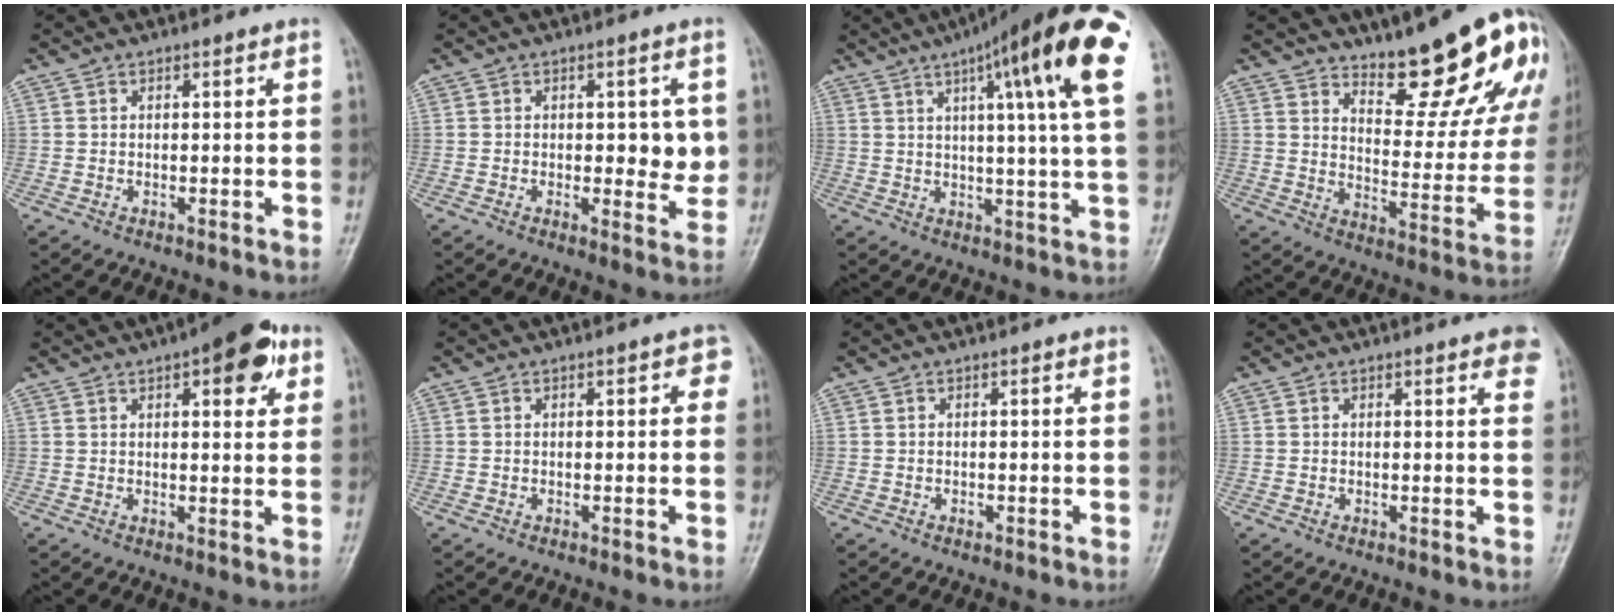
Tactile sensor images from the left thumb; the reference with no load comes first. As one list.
[{"total": 6.1, "force": [0.5, 2.9, 5.4], "torque": [-0.047, -0.008, 0.008]}, {"total": 21.3, "force": [9.4, 2.7, 18.9], "torque": [-0.267, -0.012, 0.120]}, {"total": 18.6, "force": [13.8, 5.5, 11.2], "torque": [-0.107, -0.111, 0.190]}, {"total": 10.4, "force": [4.8, 4.0, 8.3], "torque": [-0.079, -0.007, 0.055]}, {"total": 2.8, "force": [1.0, 1.1, 2.3], "torque": [-0.019, 0.001, 0.007]}, {"total": 0.7, "force": [0.1, 0.4, 0.6], "torque": [-0.004, 0.002, 0.001]}, {"total": 4.9, "force": [3.1, 1.2, 3.6], "torque": [-0.029, -0.002, 0.029]}]